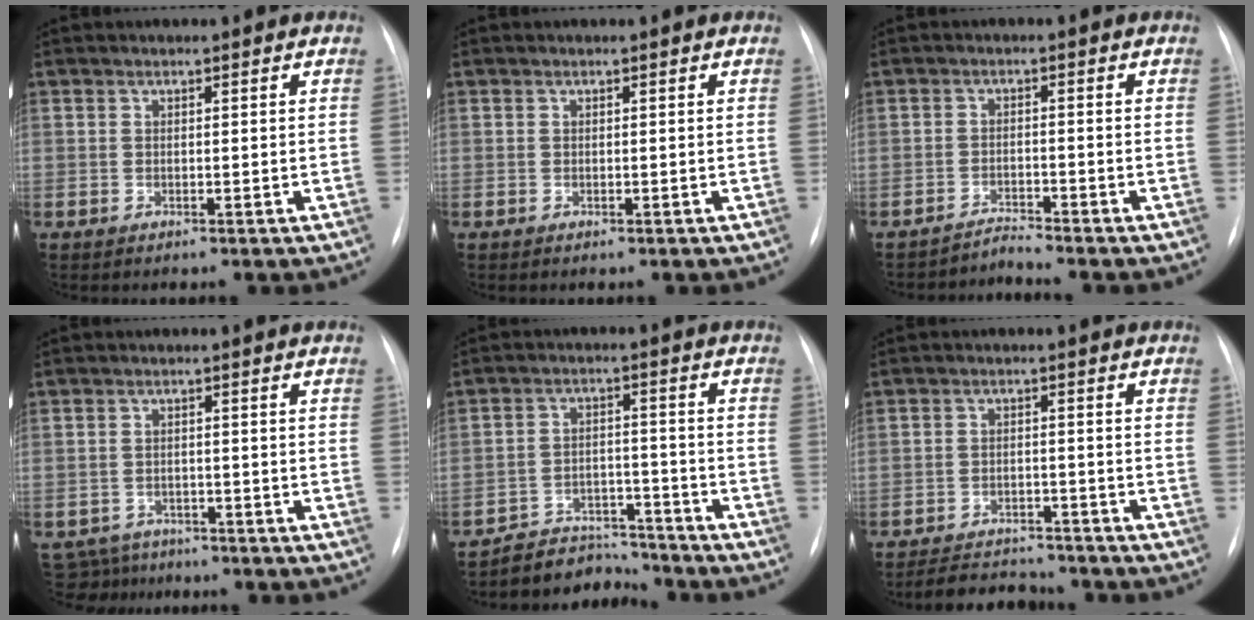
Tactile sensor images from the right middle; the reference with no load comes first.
{"total": 0.0}
{"total": 2.6, "force": [-2.2, -1.1, -0.8], "torque": [0.018, -0.013, -0.034]}
{"total": 5.0, "force": [-4.5, 2.2, -0.9], "torque": [0.018, 0.009, -0.067]}
{"total": 7.8, "force": [-7.5, 2.1, -0.4], "torque": [0.016, 0.025, -0.123]}
{"total": 7.9, "force": [-7.5, 2.0, 1.5], "torque": [-0.020, 0.003, -0.110]}